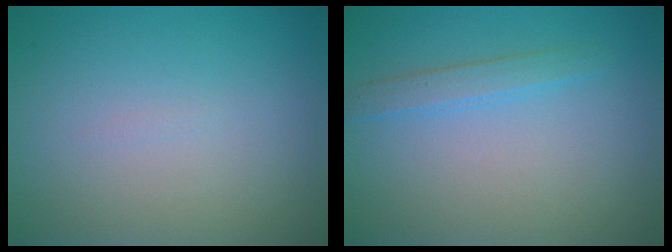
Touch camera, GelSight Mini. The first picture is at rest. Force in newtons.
{"total": 1.7, "press": 1.7, "slide": 0.1}